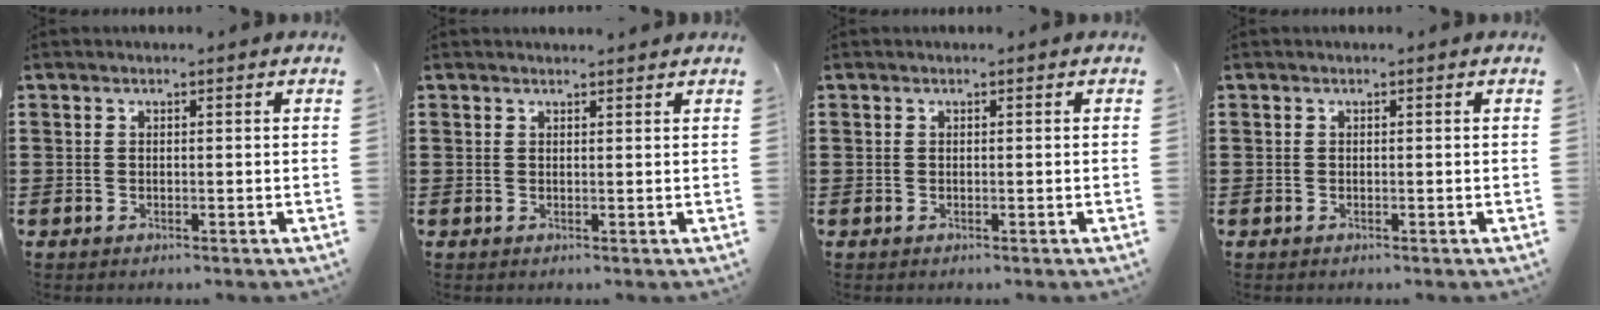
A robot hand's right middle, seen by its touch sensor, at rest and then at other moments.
{"total": 0.8, "force": [0.8, 0.0, 0.1], "torque": [0.003, -0.005, 0.014]}
{"total": 0.0}
{"total": 0.0}